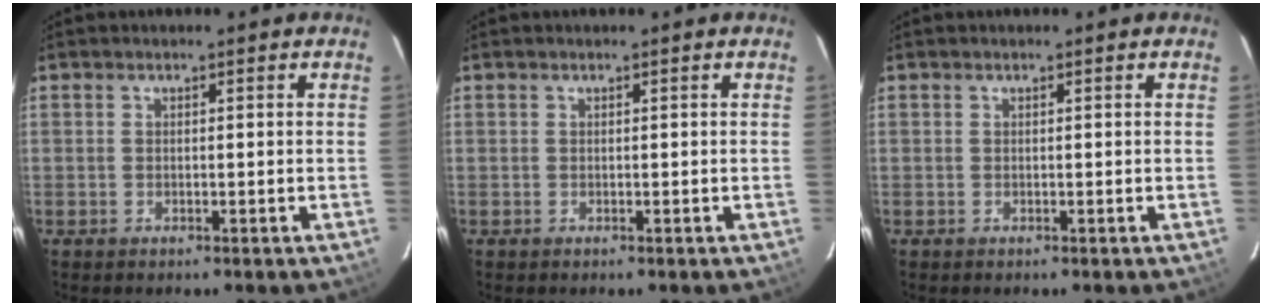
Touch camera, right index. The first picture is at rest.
{"total": 0.0}
{"total": 0.0}